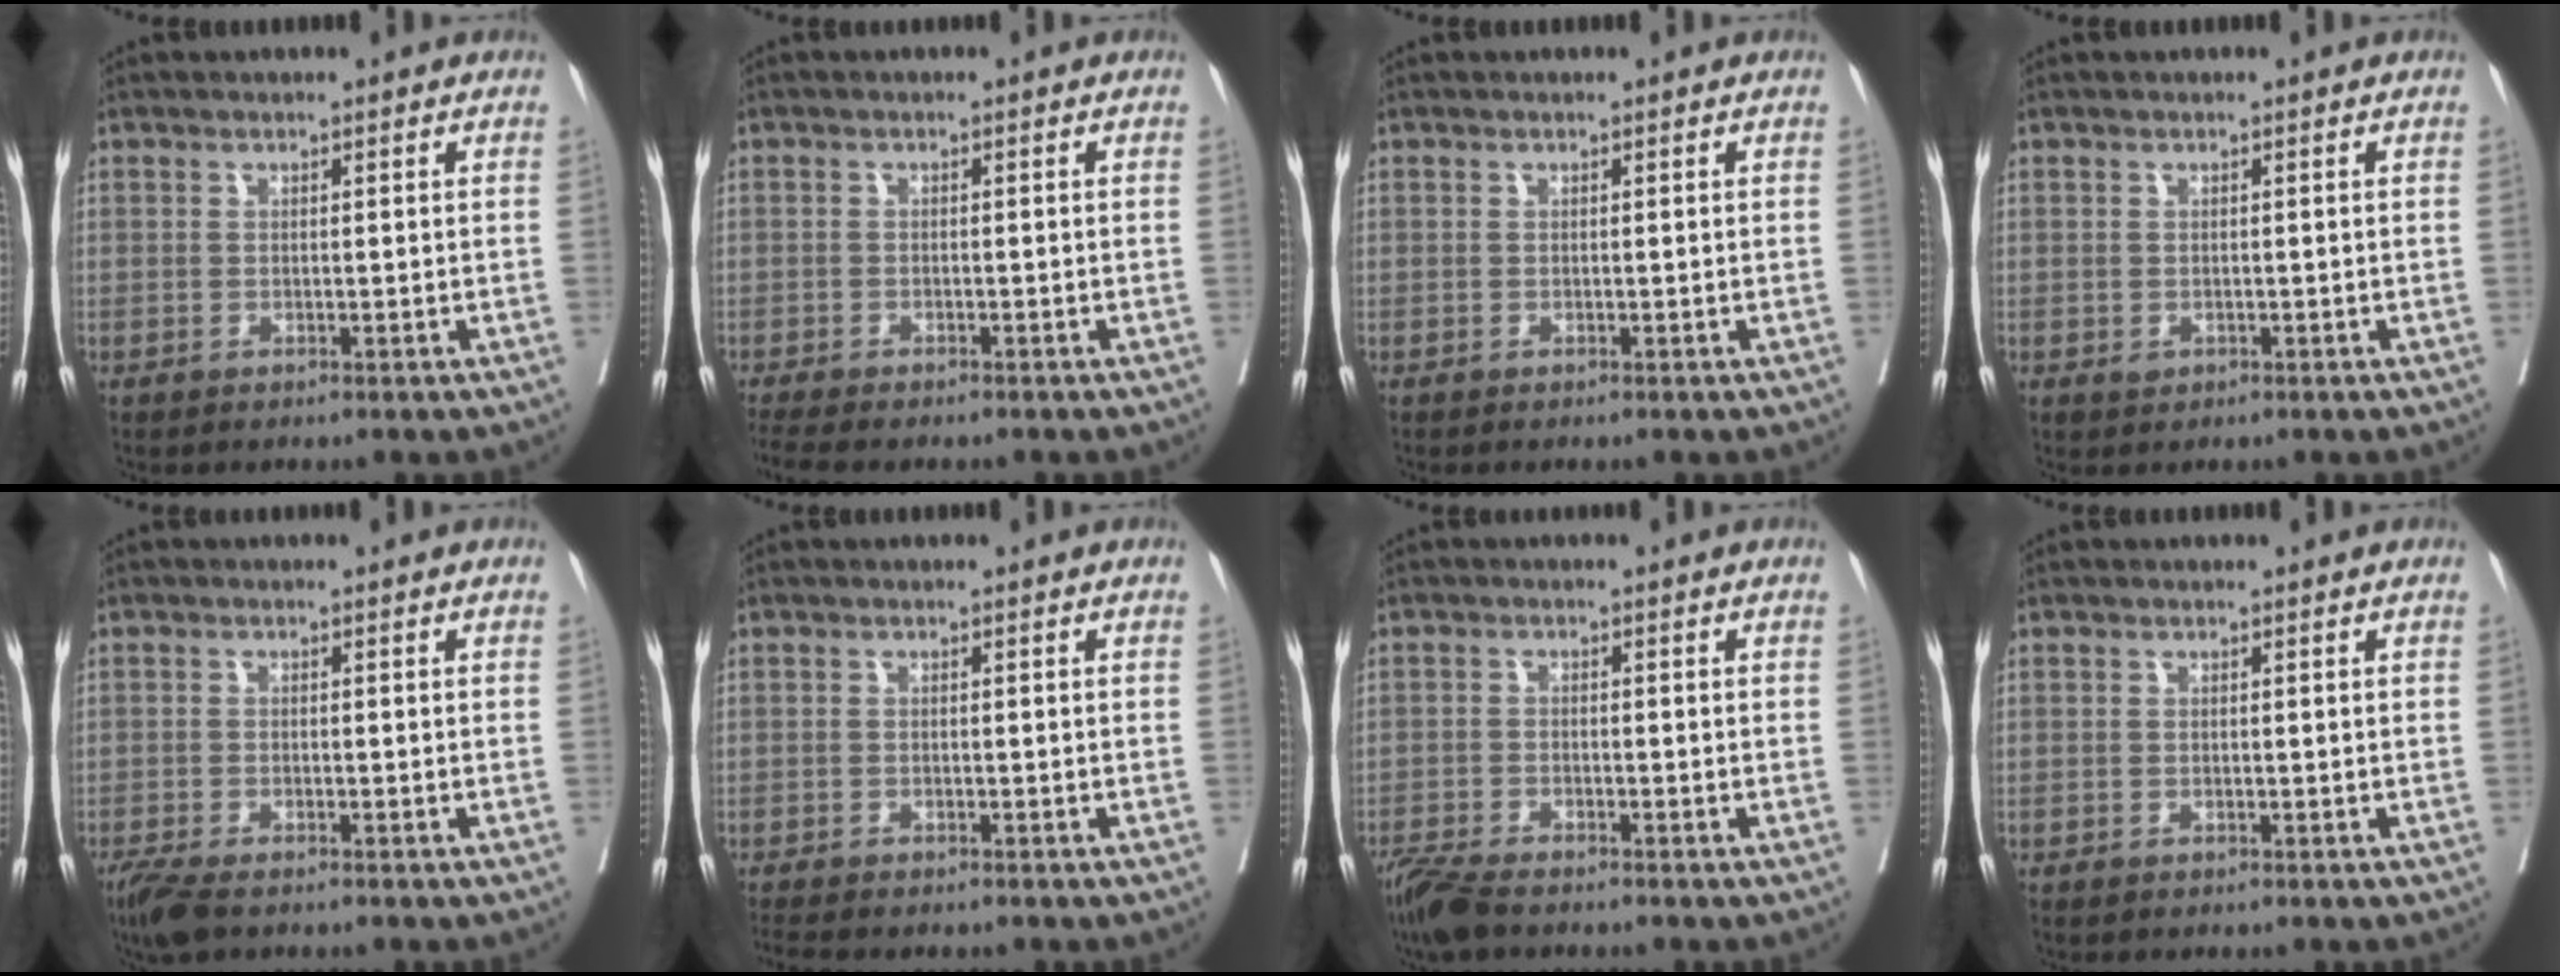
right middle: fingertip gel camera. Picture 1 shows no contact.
{"total": 6.0, "force": [-5.1, 1.2, 2.8], "torque": [-0.046, -0.012, -0.079]}
{"total": 0.0}
{"total": 1.0, "force": [-0.3, 0.8, 0.4], "torque": [-0.006, 0.001, 0.001]}
{"total": 4.7, "force": [-3.6, 1.1, 2.8], "torque": [-0.055, -0.013, -0.062]}
{"total": 4.6, "force": [-4.0, 0.9, 2.0], "torque": [-0.036, -0.012, -0.061]}
{"total": 5.5, "force": [-4.6, 0.8, 2.8], "torque": [-0.056, -0.016, -0.088]}
{"total": 0.6, "force": [-0.5, 0.3, 0.2], "torque": [-0.005, 0.000, -0.009]}